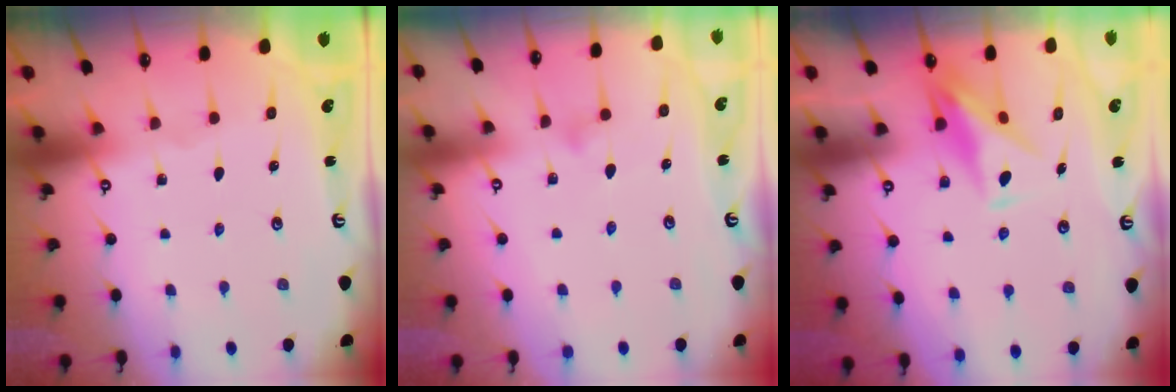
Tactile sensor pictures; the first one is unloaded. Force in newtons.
{"total": 8.6, "press": 8.6, "slide": 0.6}
{"total": 9.8, "press": 9.8, "slide": 0.6}